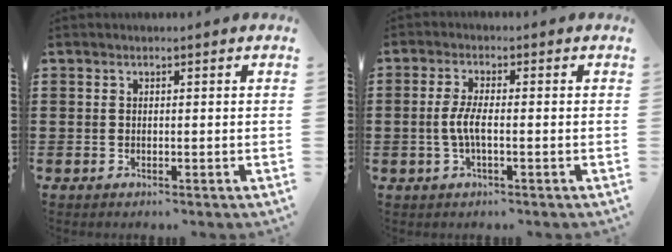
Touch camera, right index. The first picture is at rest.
{"total": 3.9, "force": [-0.7, 0.8, 3.7], "torque": [-0.096, -0.008, -0.025]}